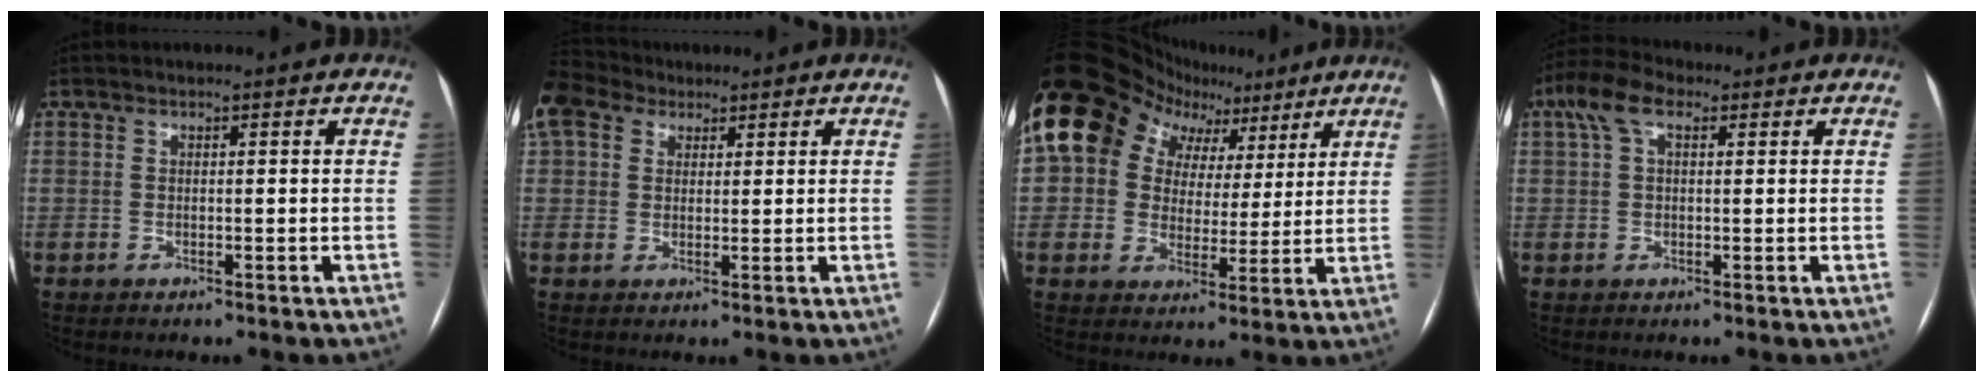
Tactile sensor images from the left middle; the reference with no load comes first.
{"total": 7.7, "force": [5.1, 4.9, 3.0], "torque": [-0.077, 0.042, 0.102]}
{"total": 17.0, "force": [8.2, 13.0, 7.2], "torque": [-0.118, 0.075, 0.130]}
{"total": 5.8, "force": [2.6, 2.7, 4.5], "torque": [-0.105, 0.039, 0.050]}